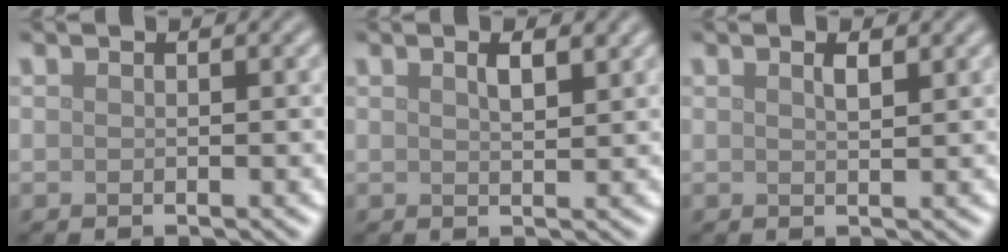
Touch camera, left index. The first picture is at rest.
{"total": 1.8, "force": [1.1, 0.5, 1.3], "torque": [-0.020, 0.003, 0.018]}
{"total": 1.2, "force": [0.8, 0.3, 0.9], "torque": [-0.016, 0.002, 0.013]}